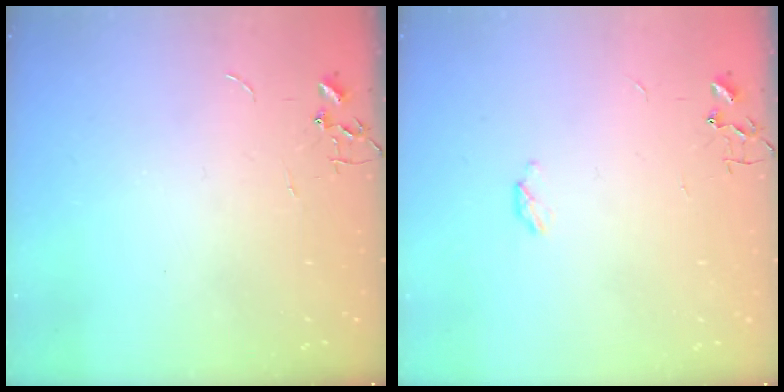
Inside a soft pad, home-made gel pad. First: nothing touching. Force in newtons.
{"total": 3.4, "press": 3.4, "slide": 0.5}